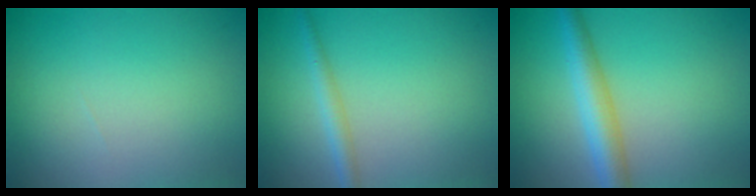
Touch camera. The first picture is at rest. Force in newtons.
{"total": 1.7, "press": 1.7, "slide": 0.0}
{"total": 3.9, "press": 3.9, "slide": 0.0}